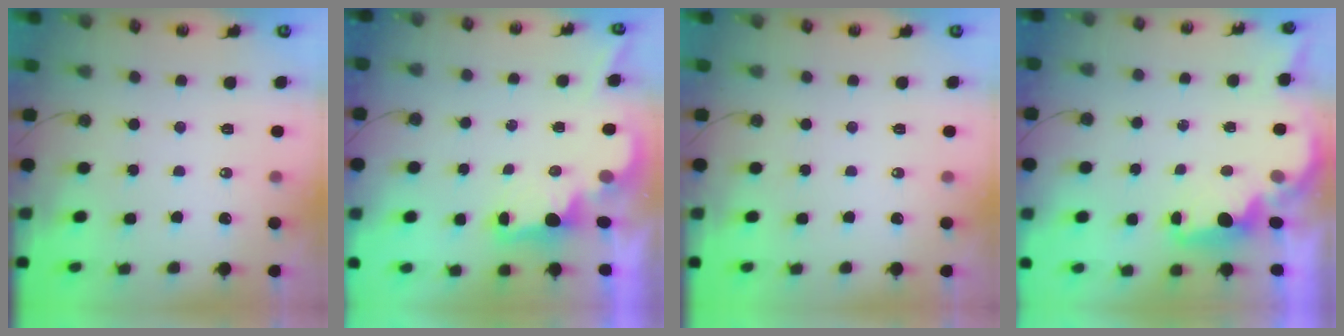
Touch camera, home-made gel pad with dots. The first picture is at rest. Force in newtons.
{"total": 2.1, "press": 2.0, "slide": 0.8}
{"total": 0.0}
{"total": 2.0, "press": 1.9, "slide": 0.8}